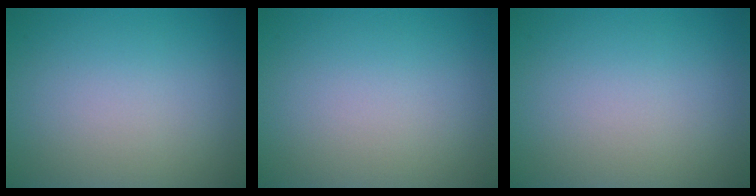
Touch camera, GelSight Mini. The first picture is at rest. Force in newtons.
{"total": 0.0}
{"total": 0.0}